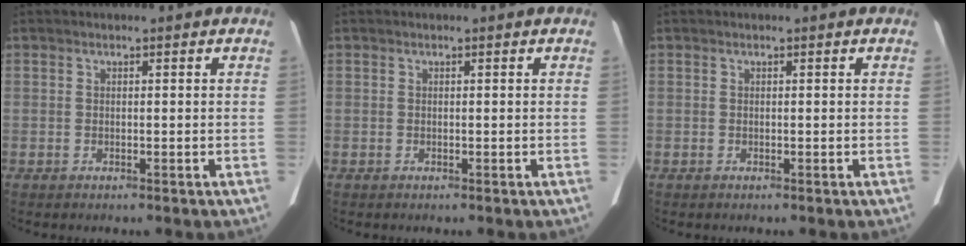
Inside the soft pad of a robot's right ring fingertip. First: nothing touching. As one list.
[{"total": 0.0}, {"total": 0.0}]